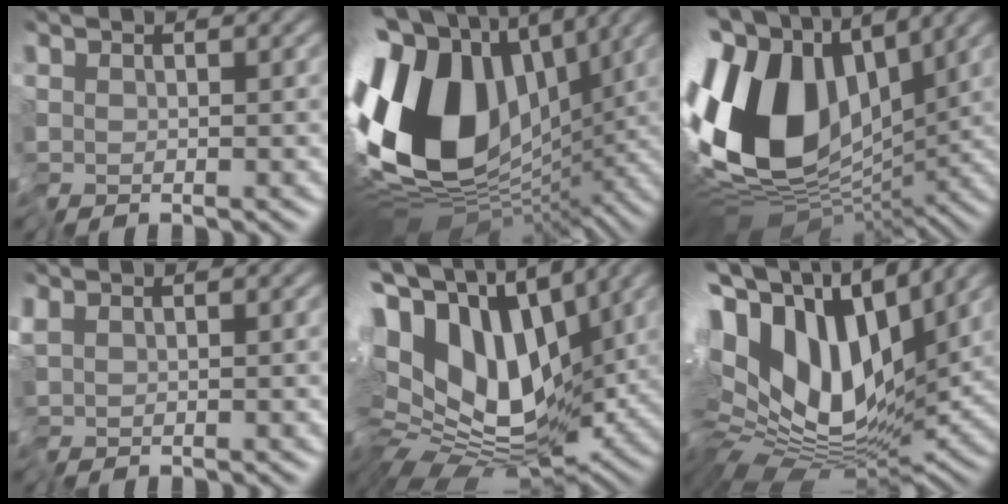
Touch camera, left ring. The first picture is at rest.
{"total": 16.5, "force": [0.4, 11.4, 12.0], "torque": [-0.266, -0.005, 0.014]}
{"total": 15.2, "force": [1.4, 9.7, 11.6], "torque": [-0.243, 0.012, 0.015]}
{"total": 0.7, "force": [0.0, 0.4, 0.6], "torque": [-0.013, 0.000, -0.001]}
{"total": 12.8, "force": [2.5, 7.1, 10.4], "torque": [-0.195, 0.002, 0.048]}
{"total": 14.2, "force": [3.6, 7.4, 11.6], "torque": [-0.219, 0.008, 0.067]}